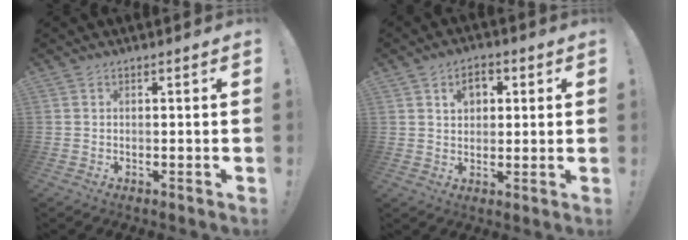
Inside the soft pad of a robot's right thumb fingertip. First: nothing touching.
{"total": 5.9, "force": [2.4, 4.5, 3.0], "torque": [-0.037, -0.001, 0.039]}